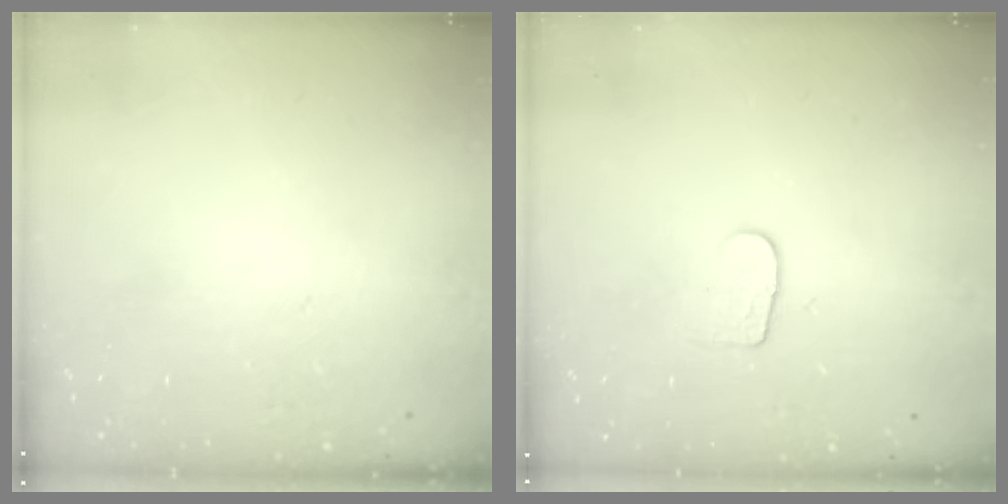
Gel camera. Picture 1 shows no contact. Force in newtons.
{"total": 4.3, "press": 4.3, "slide": 0.5}